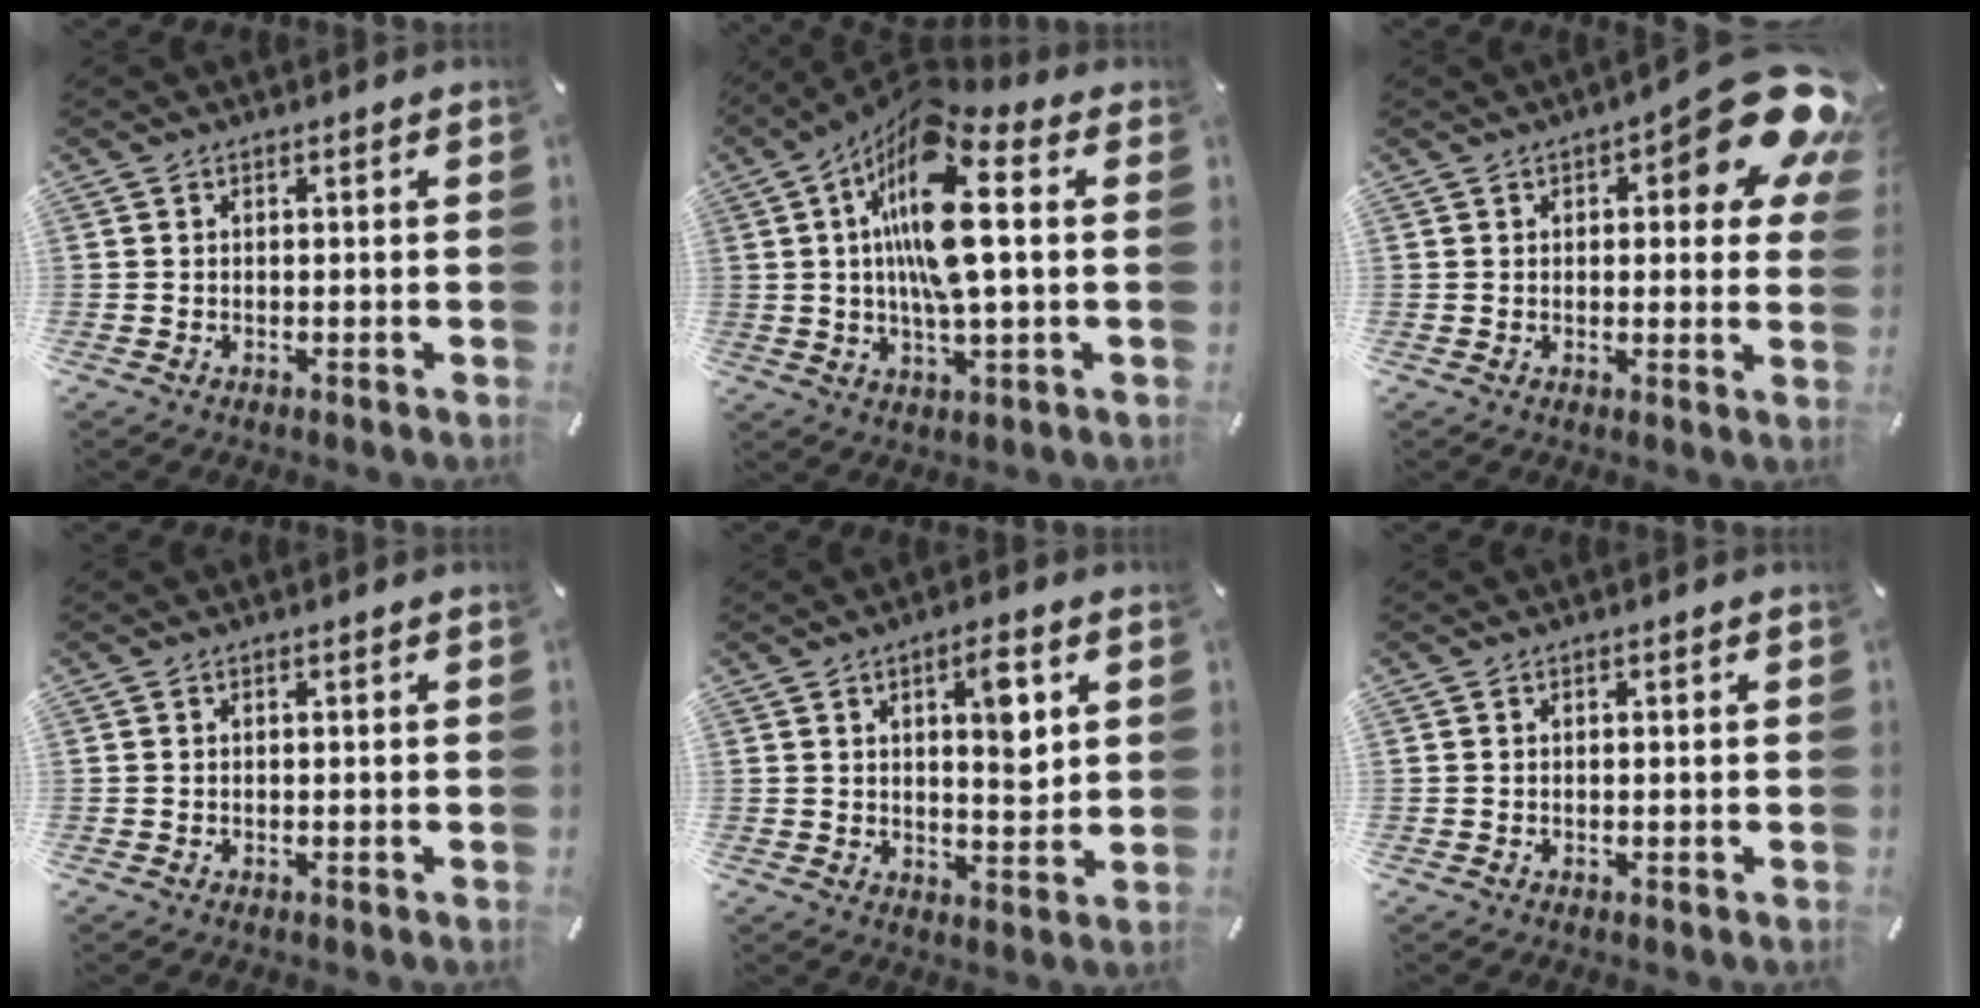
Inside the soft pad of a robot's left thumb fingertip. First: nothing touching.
{"total": 17.9, "force": [2.9, 5.7, 16.7], "torque": [-0.336, -0.004, 0.038]}
{"total": 16.5, "force": [8.2, 6.4, 12.8], "torque": [-0.153, -0.061, 0.134]}
{"total": 0.0}
{"total": 7.7, "force": [3.1, 3.2, 6.3], "torque": [-0.083, -0.013, 0.043]}
{"total": 0.0}